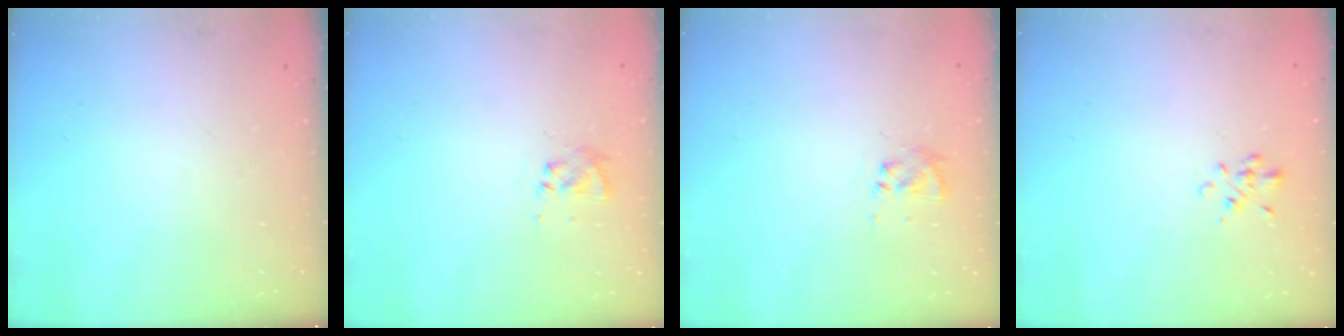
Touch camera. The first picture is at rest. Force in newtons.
{"total": 4.1, "press": 4.0, "slide": 0.7}
{"total": 4.1, "press": 4.0, "slide": 0.7}
{"total": 1.6, "press": 1.5, "slide": 0.6}